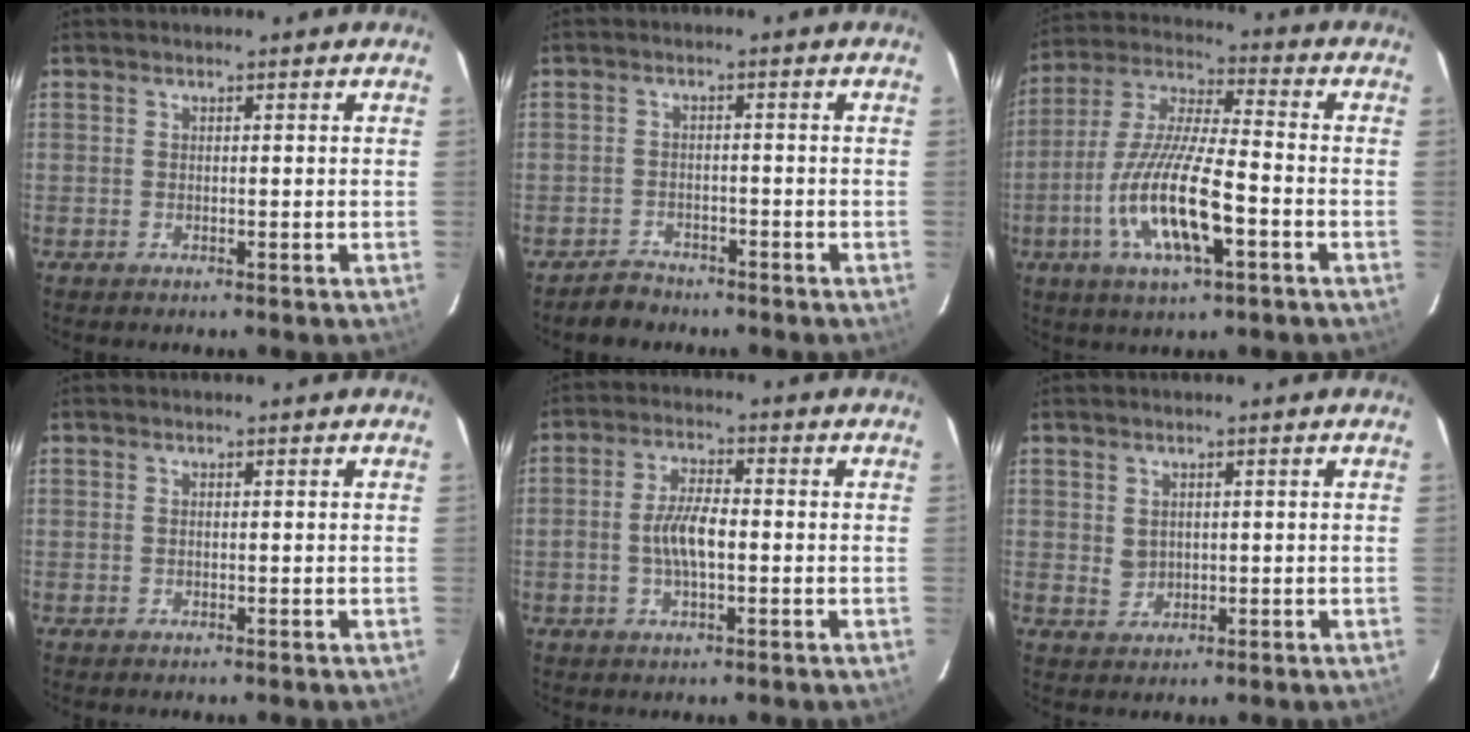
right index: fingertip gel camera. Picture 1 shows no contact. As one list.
[{"total": 3.7, "force": [-2.9, 2.3, -0.1], "torque": [-0.007, 0.019, -0.048]}, {"total": 15.9, "force": [-5.5, 3.7, 14.4], "torque": [-0.299, -0.015, -0.105]}, {"total": 0.0}, {"total": 6.4, "force": [-1.0, 2.5, 5.8], "torque": [-0.116, 0.007, -0.017]}, {"total": 2.4, "force": [0.7, 2.2, 0.8], "torque": [-0.012, 0.001, 0.020]}]